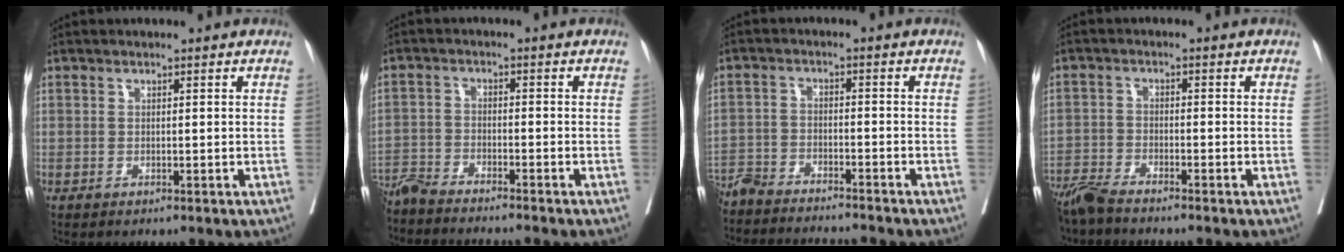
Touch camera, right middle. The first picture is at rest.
{"total": 8.8, "force": [-8.3, -0.2, 3.0], "torque": [-0.032, -0.019, -0.138]}
{"total": 14.6, "force": [-13.8, 1.1, 4.6], "torque": [-0.074, -0.010, -0.206]}
{"total": 5.1, "force": [-4.7, 0.2, 2.0], "torque": [-0.031, -0.016, -0.092]}